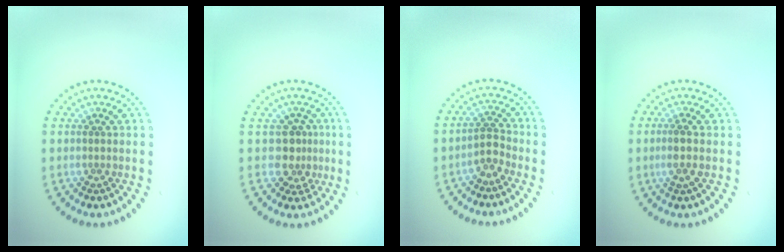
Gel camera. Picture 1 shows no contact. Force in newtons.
{"total": 2.6, "press": 1.9, "slide": 1.7}
{"total": 1.9, "press": 1.5, "slide": 1.1}
{"total": 1.3, "press": 1.0, "slide": 0.8}